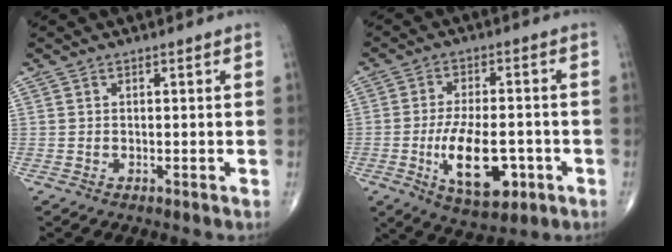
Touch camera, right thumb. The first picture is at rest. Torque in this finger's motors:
{"motor_torque": [2.85, 2.15, 1.55, -0.32, 0.50]}